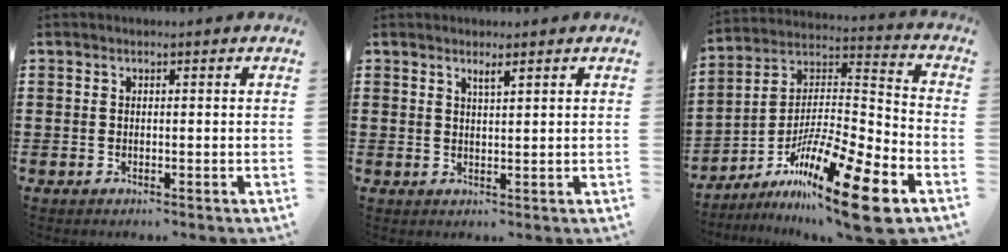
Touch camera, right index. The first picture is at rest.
{"total": 1.5, "force": [1.1, 0.1, 1.0], "torque": [-0.020, 0.001, 0.019]}
{"total": 17.9, "force": [-11.4, 2.2, 13.6], "torque": [-0.246, 0.028, -0.200]}